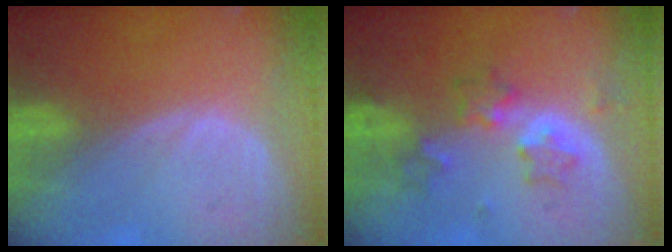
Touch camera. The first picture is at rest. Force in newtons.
{"total": 5.4, "press": 5.4, "slide": 0.6}